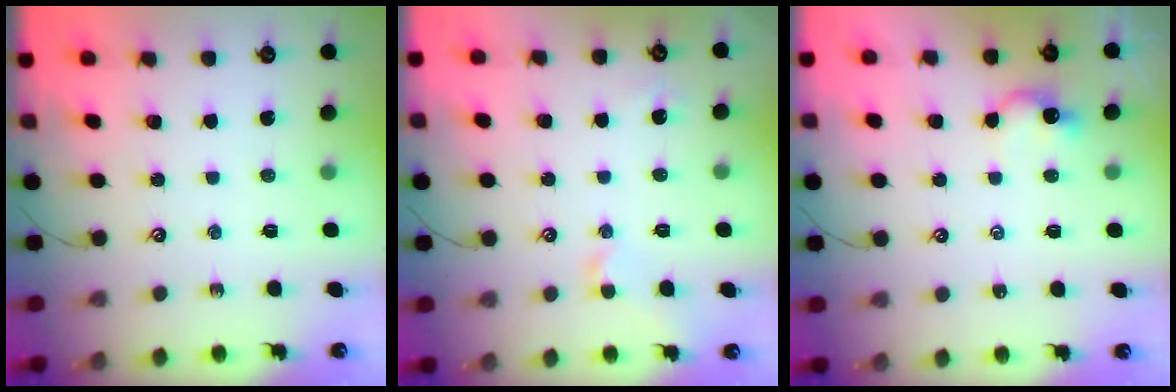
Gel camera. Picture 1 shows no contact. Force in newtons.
{"total": 1.5, "press": 1.4, "slide": 0.5}
{"total": 2.1, "press": 2.1, "slide": 0.5}